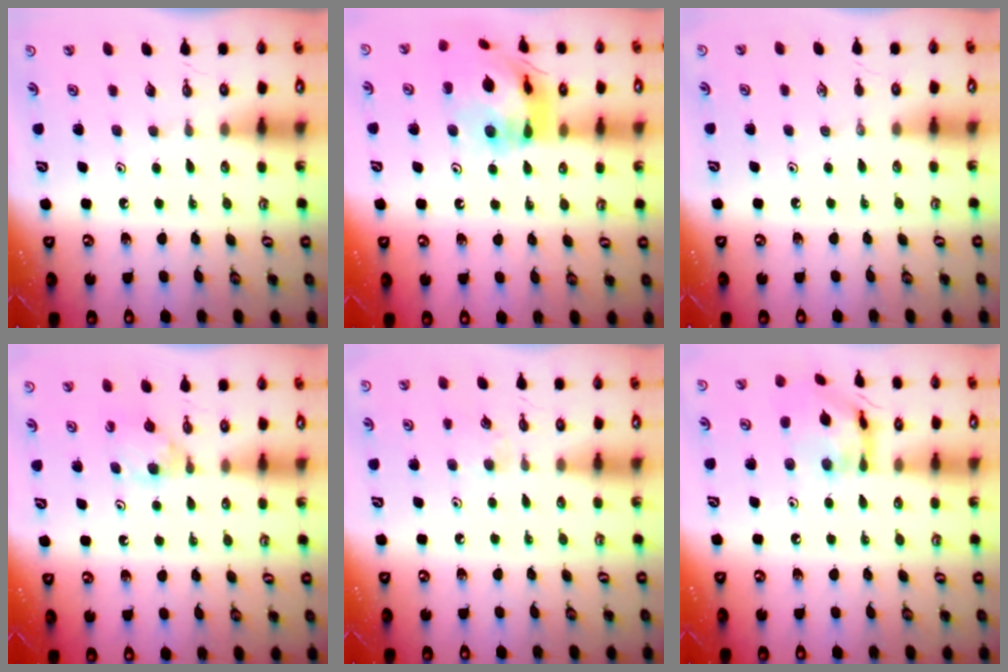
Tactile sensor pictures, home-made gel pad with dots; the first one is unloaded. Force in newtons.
{"total": 16.0, "press": 15.9, "slide": 1.8}
{"total": 0.0}
{"total": 5.2, "press": 5.1, "slide": 0.7}
{"total": 4.0, "press": 4.0, "slide": 0.5}
{"total": 11.9, "press": 11.8, "slide": 1.2}